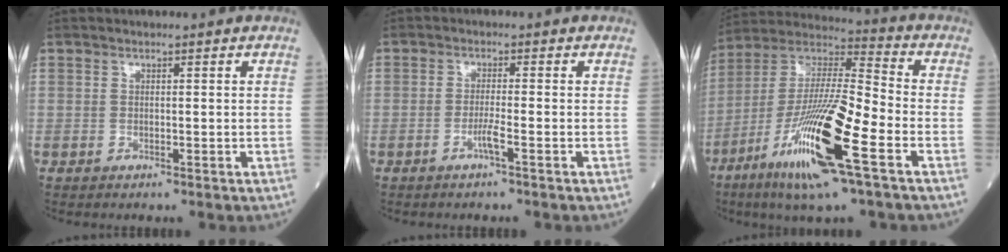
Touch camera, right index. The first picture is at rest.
{"total": 2.2, "force": [-1.1, -0.4, 1.8], "torque": [-0.039, -0.003, -0.025]}
{"total": 19.4, "force": [-8.3, 1.5, 17.4], "torque": [-0.365, -0.033, -0.158]}